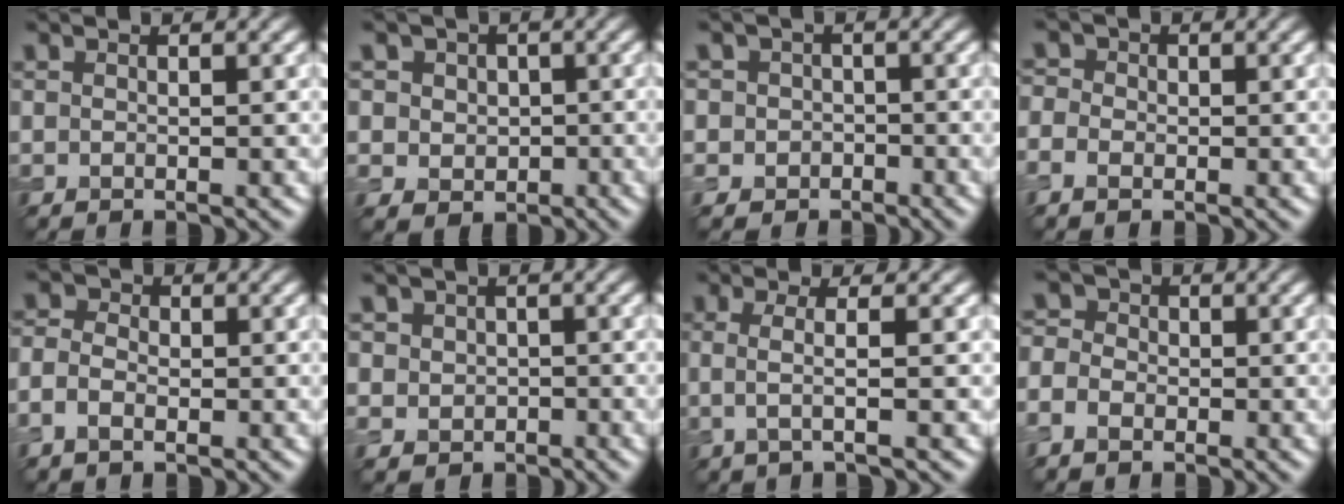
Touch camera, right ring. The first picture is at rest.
{"total": 4.8, "force": [1.0, 4.2, 1.9], "torque": [-0.027, 0.016, 0.002]}
{"total": 3.5, "force": [-0.3, 3.4, 0.7], "torque": [0.010, 0.015, -0.030]}
{"total": 2.9, "force": [-0.5, 2.5, 1.3], "torque": [-0.009, 0.013, -0.031]}
{"total": 3.1, "force": [-1.0, 2.3, 1.8], "torque": [-0.028, 0.004, -0.026]}
{"total": 3.4, "force": [0.2, 3.1, 1.2], "torque": [-0.010, 0.009, -0.009]}
{"total": 2.5, "force": [-0.1, 0.7, 2.4], "torque": [-0.047, -0.004, -0.007]}
{"total": 3.9, "force": [-1.5, 3.3, 1.6], "torque": [-0.022, 0.006, -0.043]}